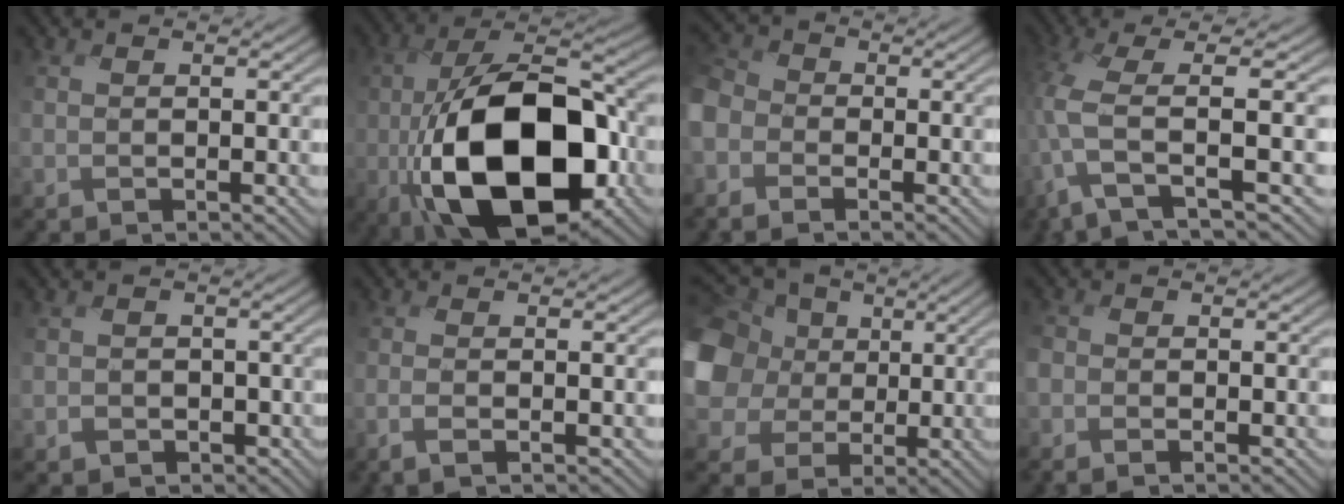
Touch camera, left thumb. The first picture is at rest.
{"total": 18.6, "force": [-4.1, 10.5, 14.8], "torque": [-0.294, -0.029, -0.066]}
{"total": 6.4, "force": [-2.9, 5.2, 2.4], "torque": [-0.097, -0.014, -0.085]}
{"total": 7.0, "force": [-1.2, 0.9, 6.8], "torque": [-0.151, 0.014, -0.045]}
{"total": 4.0, "force": [-1.4, 3.7, 0.6], "torque": [-0.025, -0.010, -0.027]}
{"total": 1.6, "force": [-0.7, -0.5, 1.3], "torque": [-0.032, 0.006, -0.018]}
{"total": 16.2, "force": [1.1, 13.9, 8.3], "torque": [-0.285, 0.015, 0.007]}
{"total": 1.3, "force": [-0.9, 0.9, 0.2], "torque": [-0.009, 0.002, -0.026]}